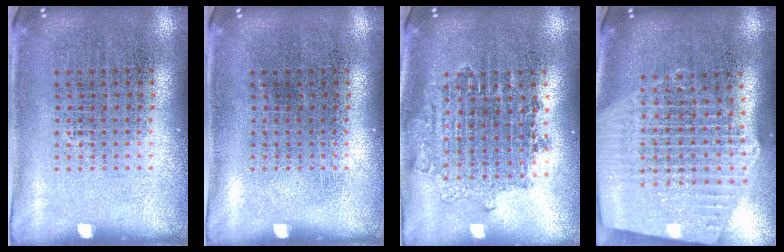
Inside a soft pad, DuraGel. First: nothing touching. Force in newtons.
{"total": 0.0}
{"total": 1.7, "press": 1.4, "slide": 1.0}
{"total": 2.8, "press": 2.3, "slide": 1.5}